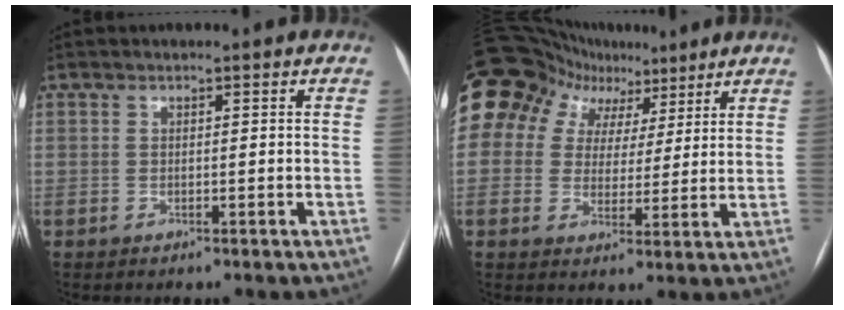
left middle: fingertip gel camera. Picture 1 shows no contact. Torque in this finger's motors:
{"motor_torque": [2.13, -0.01, 1.06, 0.21]}